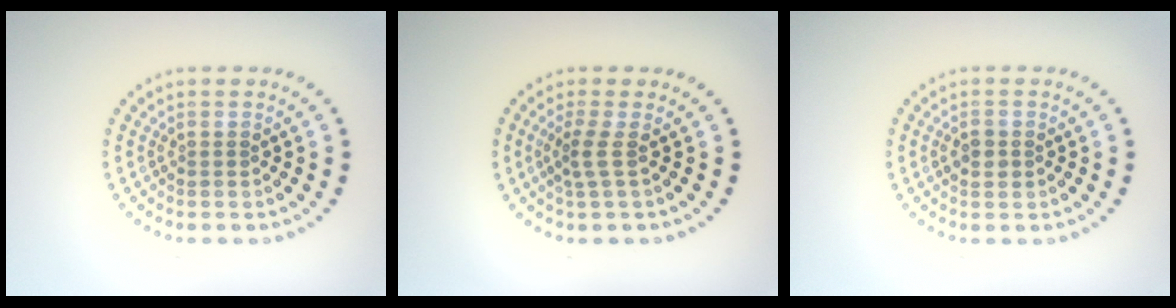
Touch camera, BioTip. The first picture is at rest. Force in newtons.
{"total": 1.7, "press": 1.1, "slide": 1.3}
{"total": 1.9, "press": 1.9, "slide": 0.1}